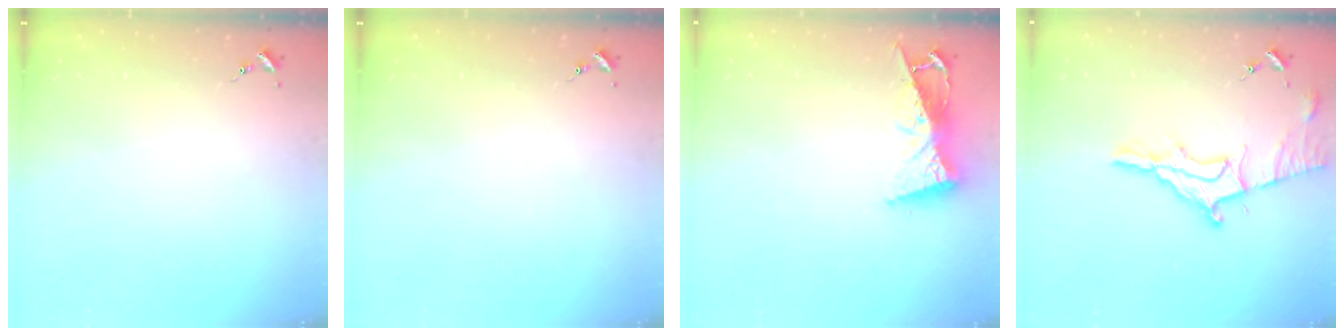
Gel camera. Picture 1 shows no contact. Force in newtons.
{"total": 0.0}
{"total": 8.9, "press": 8.9, "slide": 0.3}
{"total": 13.5, "press": 13.4, "slide": 1.3}